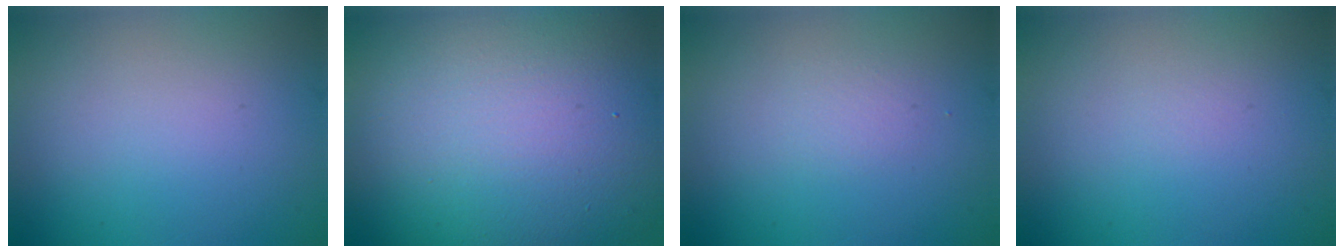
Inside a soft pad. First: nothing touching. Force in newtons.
{"total": 18.6, "press": 18.6, "slide": 0.9}
{"total": 0.8, "press": 0.8, "slide": 0.1}
{"total": 0.0}